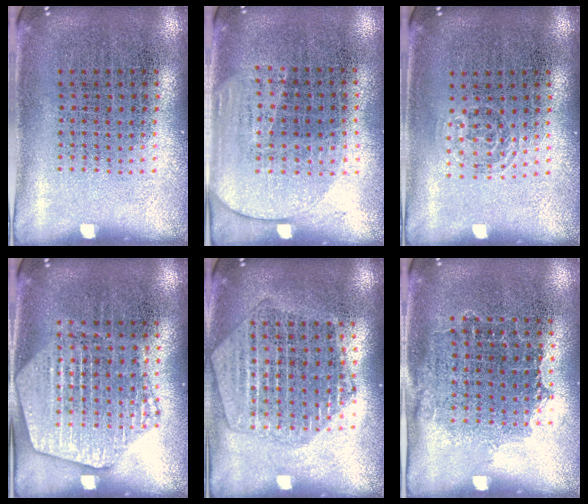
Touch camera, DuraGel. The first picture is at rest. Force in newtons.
{"total": 1.6, "press": 1.4, "slide": 0.8}
{"total": 0.7, "press": 0.5, "slide": 0.5}
{"total": 1.9, "press": 1.9, "slide": 0.3}
{"total": 1.9, "press": 1.8, "slide": 0.6}
{"total": 1.0, "press": 0.9, "slide": 0.5}